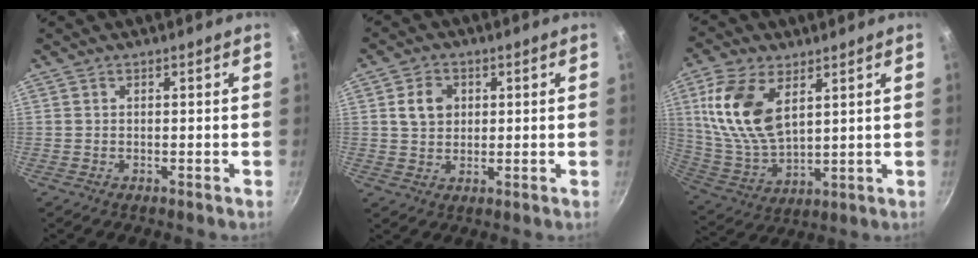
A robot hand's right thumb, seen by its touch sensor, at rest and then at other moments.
{"total": 5.7, "force": [1.4, 4.5, 3.1], "torque": [-0.040, 0.003, 0.023]}
{"total": 15.8, "force": [5.7, 8.6, 11.9], "torque": [-0.230, -0.022, 0.123]}